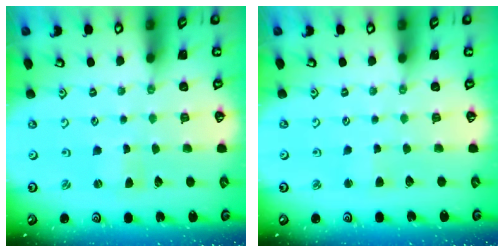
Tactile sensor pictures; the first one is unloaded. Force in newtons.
{"total": 2.5, "press": 2.5, "slide": 0.3}